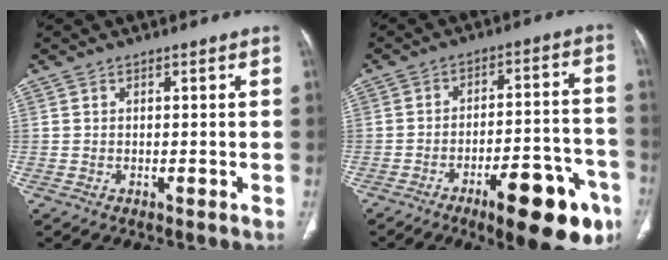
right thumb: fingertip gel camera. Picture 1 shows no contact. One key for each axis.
{"total": 18.2, "fx": -9.9, "fy": 6.0, "fz": 14.0, "tx": -0.139, "ty": 0.065, "tz": -0.132}